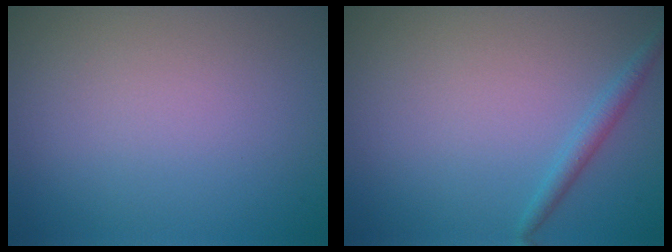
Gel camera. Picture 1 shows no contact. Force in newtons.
{"total": 1.5, "press": 1.5, "slide": 0.1}